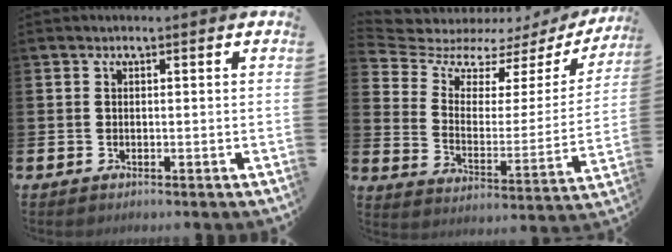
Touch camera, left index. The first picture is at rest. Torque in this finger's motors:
{"motor_torque": [0.76, -1.37, 0.05, -0.03]}